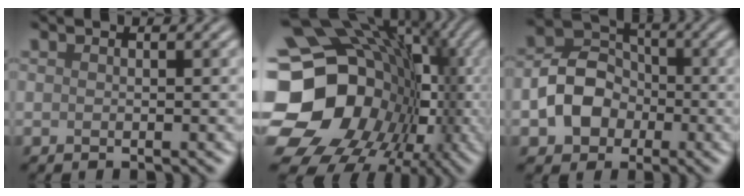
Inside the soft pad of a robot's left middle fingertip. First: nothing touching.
{"total": 19.1, "force": [-2.2, 15.9, 10.4], "torque": [-0.180, -0.006, -0.031]}
{"total": 5.3, "force": [-1.5, 4.3, 2.8], "torque": [-0.044, 0.006, -0.034]}